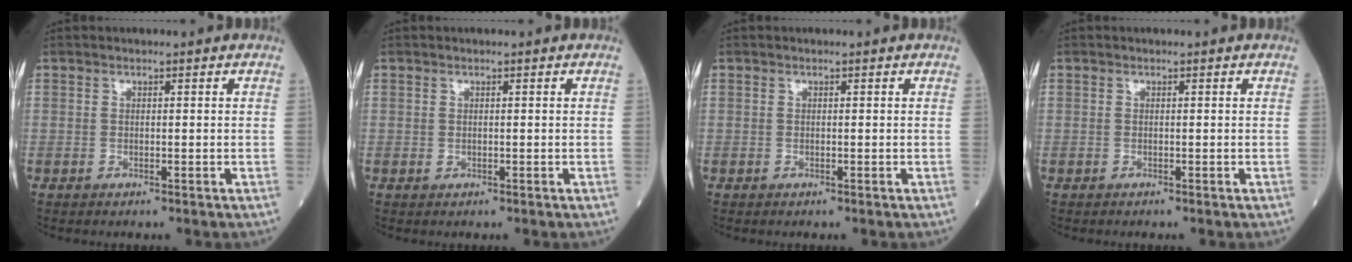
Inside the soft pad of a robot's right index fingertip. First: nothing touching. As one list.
[{"total": 0.0}, {"total": 0.0}, {"total": 0.0}]